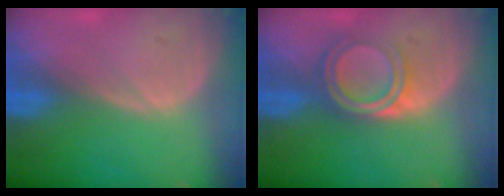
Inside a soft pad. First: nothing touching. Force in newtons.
{"total": 5.2, "press": 4.8, "slide": 1.9}